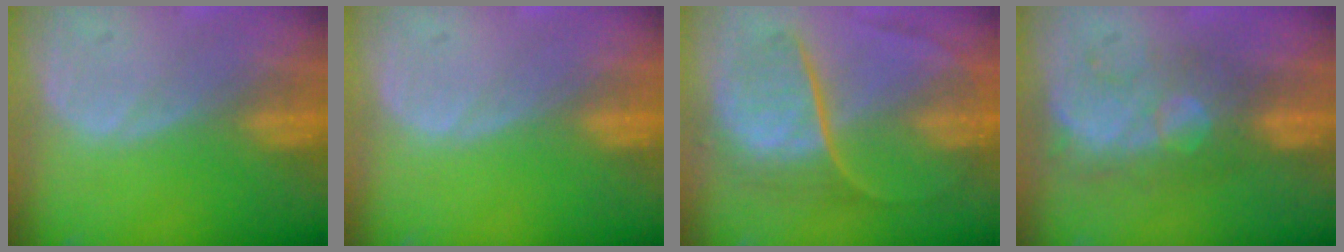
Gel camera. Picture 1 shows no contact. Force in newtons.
{"total": 0.0}
{"total": 9.1, "press": 7.5, "slide": 5.2}
{"total": 8.6, "press": 7.5, "slide": 4.2}